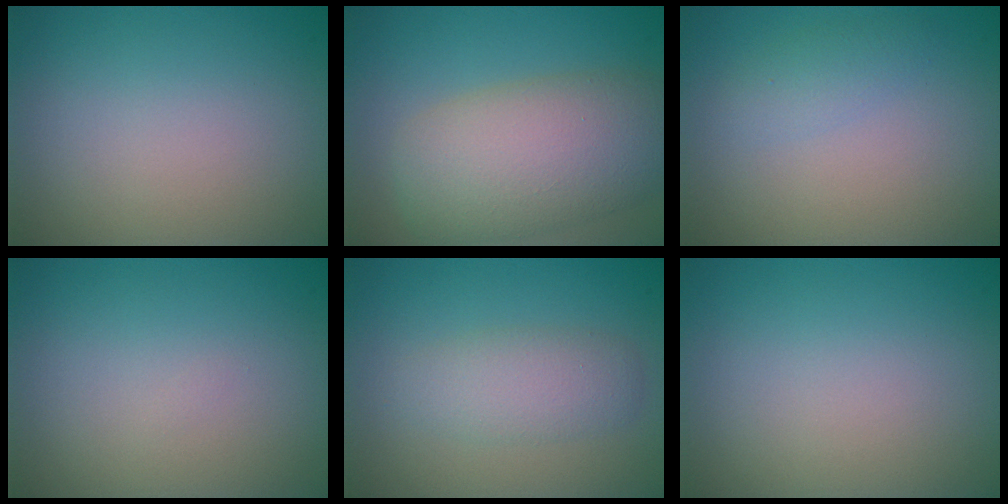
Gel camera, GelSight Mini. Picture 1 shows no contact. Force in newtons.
{"total": 7.7, "press": 7.7, "slide": 0.6}
{"total": 1.3, "press": 1.3, "slide": 0.1}
{"total": 0.0}
{"total": 2.8, "press": 2.8, "slide": 0.1}
{"total": 0.0}